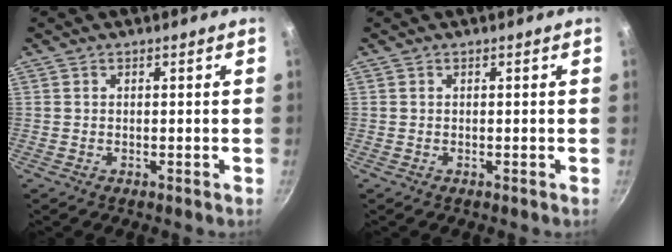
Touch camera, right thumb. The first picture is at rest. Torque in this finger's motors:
{"motor_torque": [0.16, -0.23, 0.01, -0.02, 0.00]}